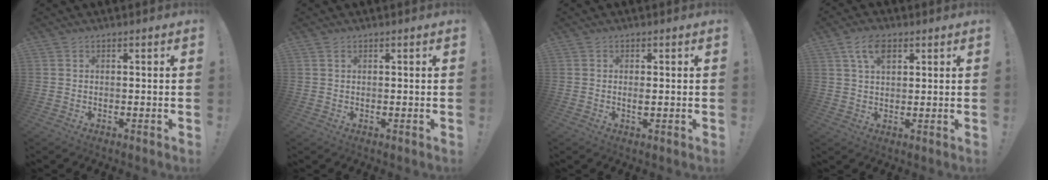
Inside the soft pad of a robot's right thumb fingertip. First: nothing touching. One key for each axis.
{"total": 1.0, "fx": 0.6, "fy": 0.5, "fz": 0.6, "tx": -0.003, "ty": -0.002, "tz": 0.010}
{"total": 1.3, "fx": 0.2, "fy": 0.3, "fz": 1.3, "tx": -0.018, "ty": -0.004, "tz": 0.002}
{"total": 7.2, "fx": 3.4, "fy": 3.8, "fz": 5.0, "tx": -0.096, "ty": -0.001, "tz": 0.064}